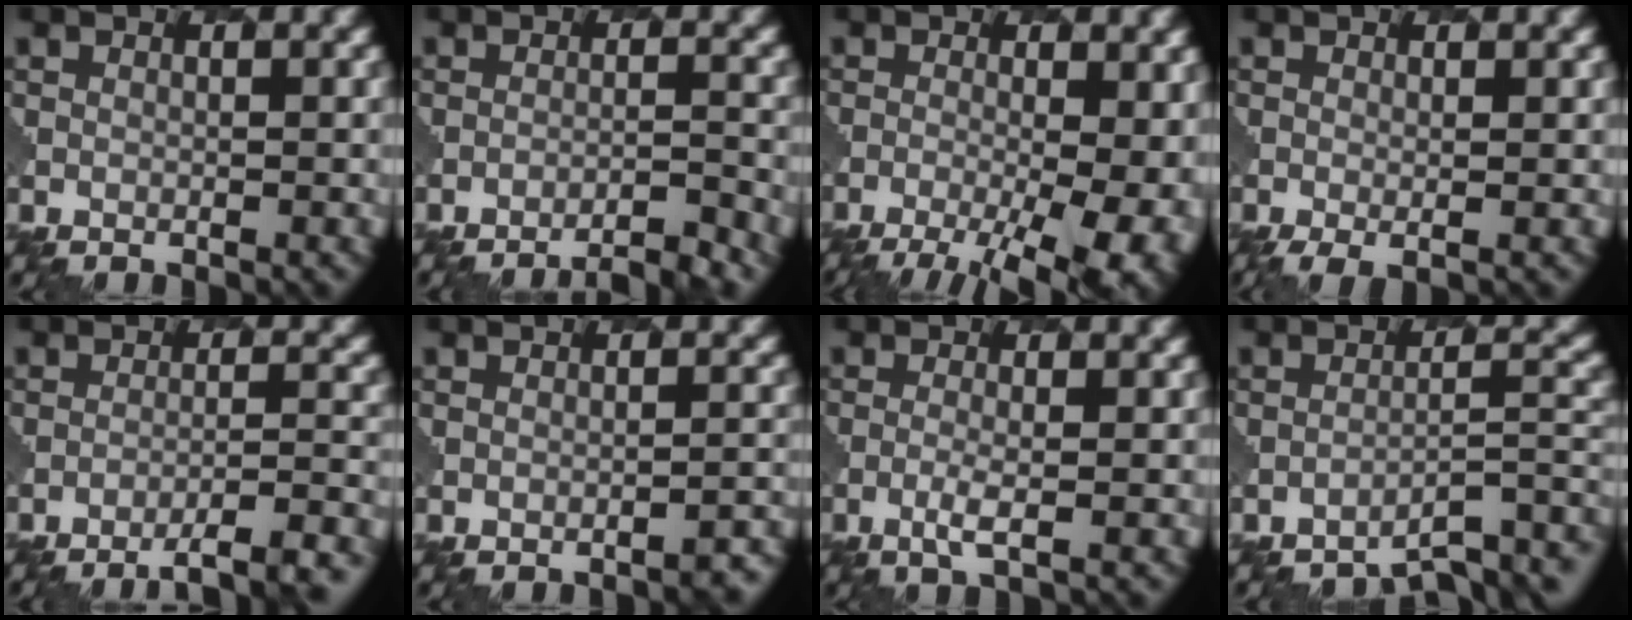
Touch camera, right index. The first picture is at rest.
{"total": 4.4, "force": [-4.1, 0.6, 1.7], "torque": [-0.014, 0.006, -0.060]}
{"total": 12.2, "force": [-4.9, 5.4, 9.8], "torque": [-0.116, -0.016, -0.058]}
{"total": 1.6, "force": [-0.5, 0.4, 1.5], "torque": [-0.029, -0.005, -0.009]}
{"total": 7.8, "force": [-6.4, 1.4, 4.3], "torque": [-0.053, 0.007, -0.078]}
{"total": 2.6, "force": [-2.2, 0.6, 1.3], "torque": [-0.006, 0.008, -0.029]}
{"total": 1.5, "force": [-0.2, 0.3, 1.5], "torque": [-0.031, -0.001, -0.010]}
{"total": 5.2, "force": [-4.2, 1.1, 3.0], "torque": [-0.036, 0.002, -0.057]}